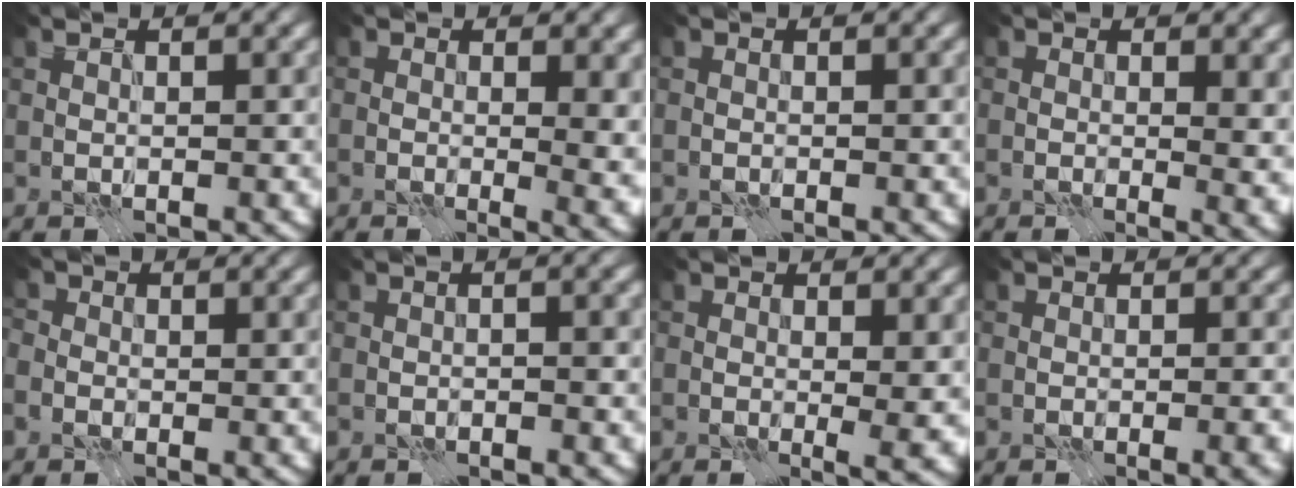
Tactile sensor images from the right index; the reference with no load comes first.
{"total": 6.2, "force": [1.3, 3.1, 5.2], "torque": [-0.025, -0.005, 0.026]}
{"total": 0.0}
{"total": 4.4, "force": [1.1, 2.1, 3.7], "torque": [-0.023, -0.003, 0.023]}
{"total": 1.5, "force": [-0.5, 1.3, 0.3], "torque": [-0.001, 0.001, -0.009]}
{"total": 2.4, "force": [0.0, 0.9, 2.2], "torque": [-0.008, 0.006, -0.013]}
{"total": 2.5, "force": [0.4, 0.8, 2.3], "torque": [-0.024, -0.009, 0.009]}
{"total": 2.7, "force": [-0.7, 0.9, 2.4], "torque": [-0.011, 0.005, -0.009]}